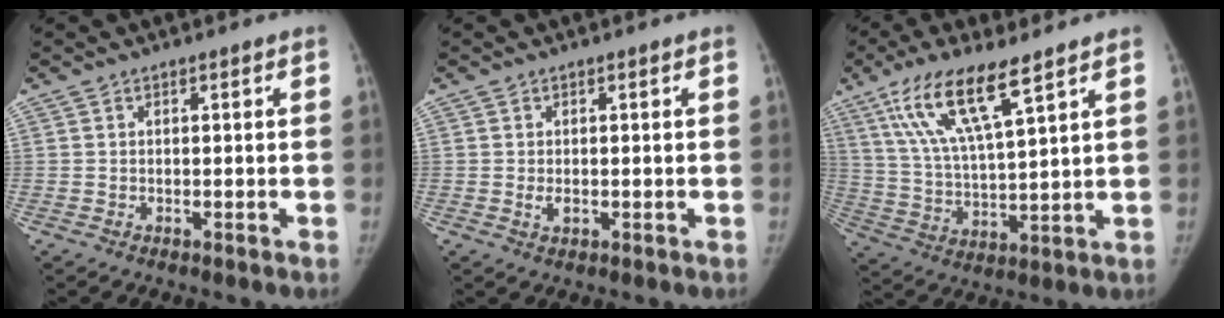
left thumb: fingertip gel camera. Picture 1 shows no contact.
{"total": 1.6, "force": [-0.1, 1.0, 1.2], "torque": [-0.021, -0.004, 0.002]}
{"total": 14.1, "force": [8.3, 3.1, 11.0], "torque": [-0.214, -0.029, 0.167]}